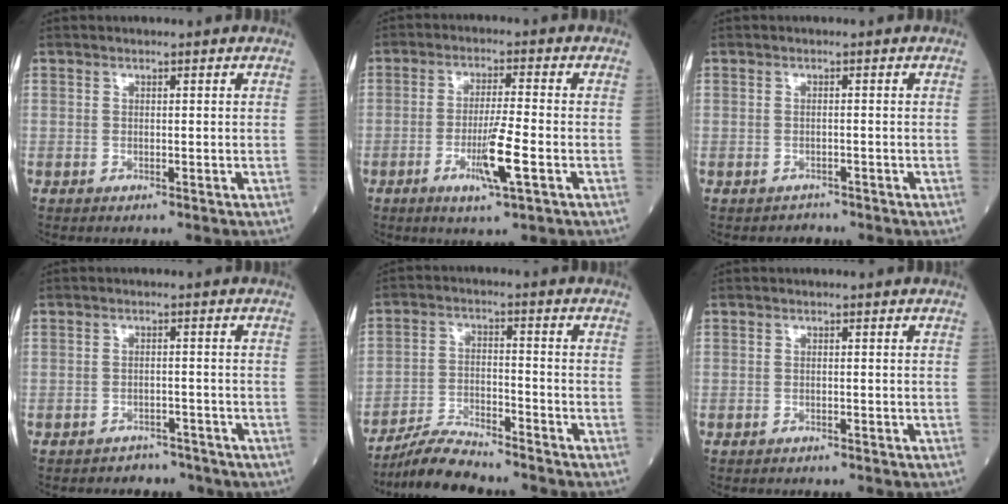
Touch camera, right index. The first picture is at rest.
{"total": 7.0, "force": [-2.6, -0.1, 6.5], "torque": [-0.122, -0.013, -0.046]}
{"total": 1.1, "force": [-1.0, 0.4, -0.4], "torque": [0.004, -0.003, -0.018]}
{"total": 5.3, "force": [-4.4, 2.8, -0.1], "torque": [0.005, 0.011, -0.053]}
{"total": 7.7, "force": [-7.4, 0.6, 2.2], "torque": [-0.045, -0.012, -0.136]}
{"total": 1.5, "force": [-1.4, 0.4, 0.4], "torque": [-0.012, -0.002, -0.017]}